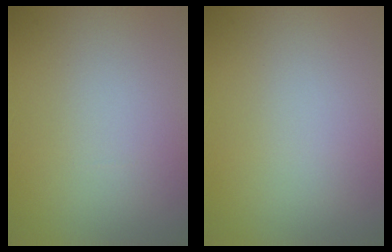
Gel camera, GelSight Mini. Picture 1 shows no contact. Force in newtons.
{"total": 0.0}